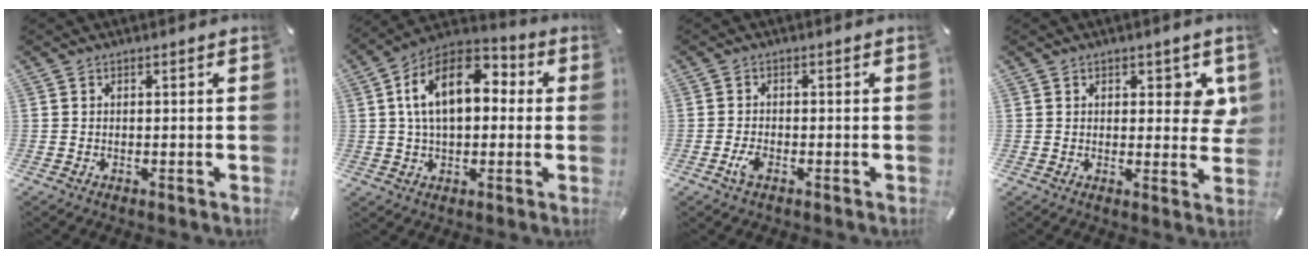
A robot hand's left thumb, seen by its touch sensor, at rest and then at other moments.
{"total": 15.5, "force": [3.5, 9.4, 11.8], "torque": [-0.220, 0.000, 0.057]}
{"total": 2.9, "force": [-1.3, 1.3, 2.2], "torque": [-0.058, -0.004, -0.029]}
{"total": 5.0, "force": [2.1, 3.1, 3.4], "torque": [-0.029, -0.005, 0.031]}